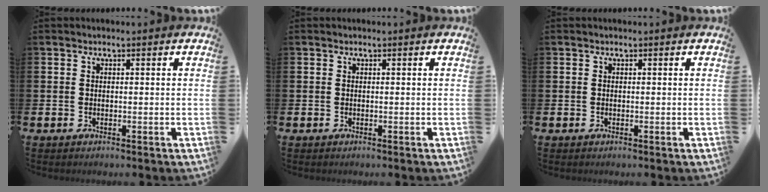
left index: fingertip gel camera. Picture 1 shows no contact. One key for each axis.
{"total": 0.0}
{"total": 0.0}